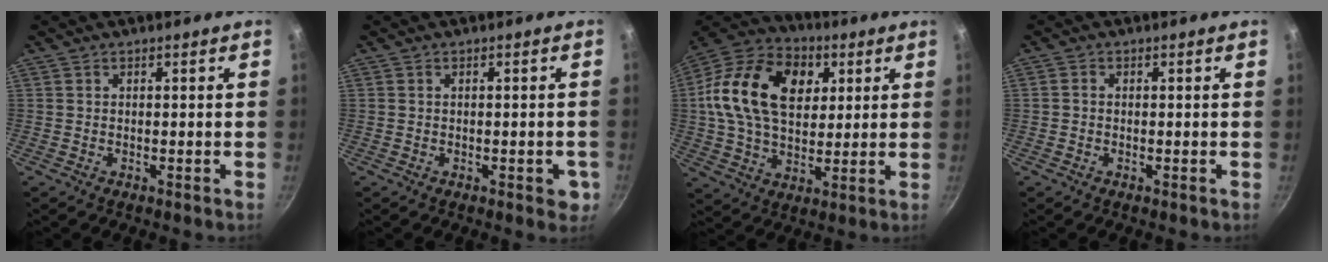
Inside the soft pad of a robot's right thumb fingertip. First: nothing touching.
{"total": 3.3, "force": [-1.0, 1.6, 2.7], "torque": [-0.017, 0.004, -0.013]}
{"total": 22.2, "force": [5.3, 15.0, 15.5], "torque": [-0.257, 0.014, 0.079]}
{"total": 0.9, "force": [-0.2, 0.7, 0.4], "torque": [-0.008, 0.004, -0.005]}